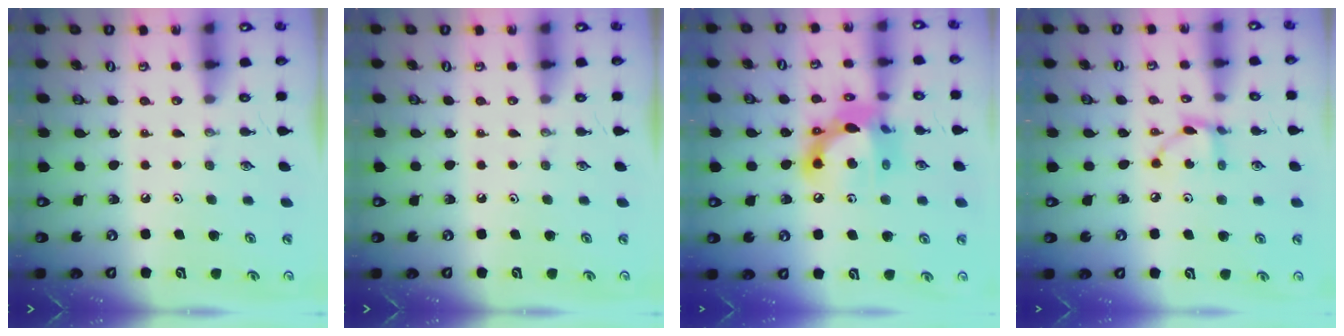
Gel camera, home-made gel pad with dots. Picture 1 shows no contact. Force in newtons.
{"total": 0.0}
{"total": 15.4, "press": 15.4, "slide": 1.0}
{"total": 5.2, "press": 5.2, "slide": 0.2}